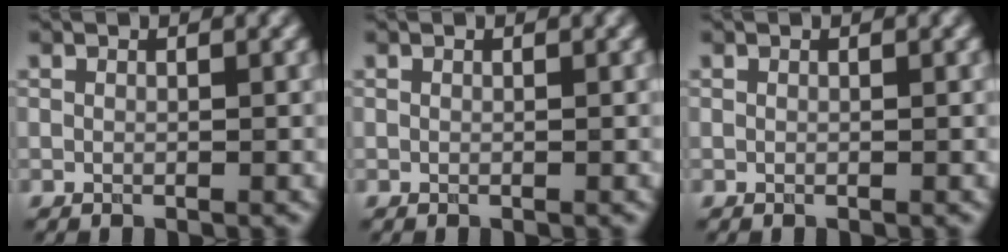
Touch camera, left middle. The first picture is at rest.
{"total": 0.0}
{"total": 0.0}